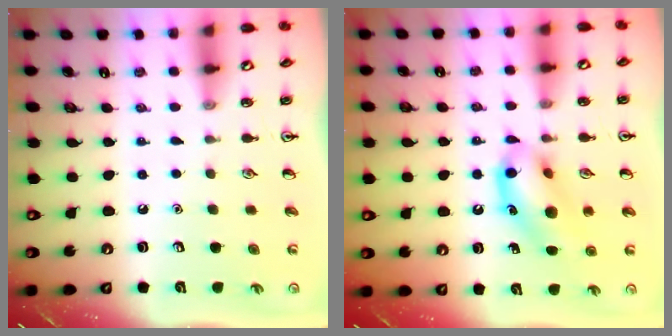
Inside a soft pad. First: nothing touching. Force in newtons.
{"total": 13.5, "press": 13.2, "slide": 2.9}